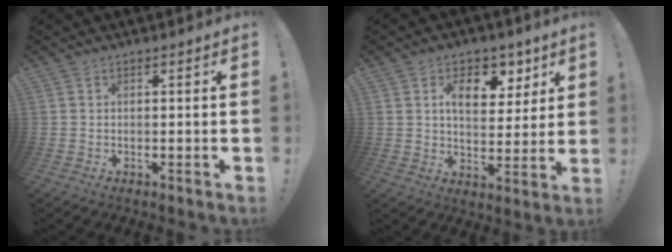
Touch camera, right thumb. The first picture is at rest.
{"total": 10.5, "force": [5.0, 6.7, 6.4], "torque": [-0.084, -0.023, 0.089]}